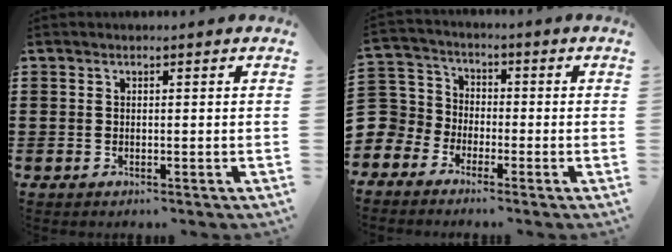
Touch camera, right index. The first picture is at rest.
{"total": 5.0, "force": [-2.6, 4.2, 0.0], "torque": [-0.048, -0.001, -0.066]}